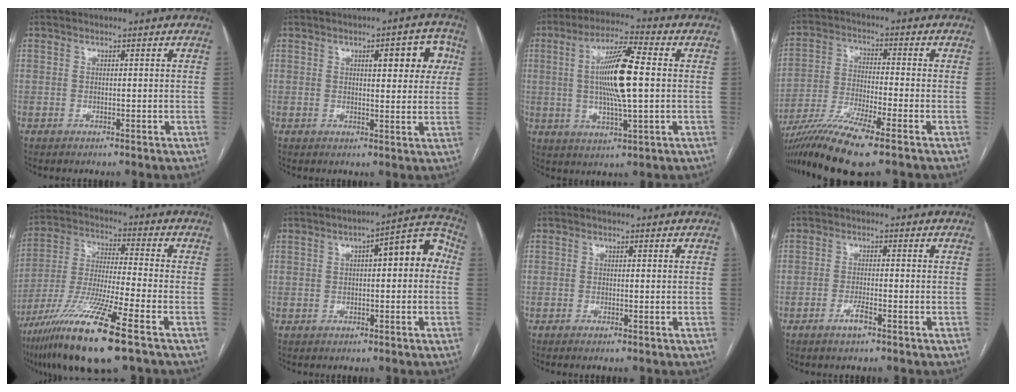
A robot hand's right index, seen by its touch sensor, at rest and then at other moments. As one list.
[{"total": 7.2, "force": [2.5, 2.3, 6.4], "torque": [-0.072, 0.014, 0.027]}, {"total": 12.3, "force": [0.8, 1.4, 12.2], "torque": [-0.227, 0.005, 0.012]}, {"total": 12.3, "force": [-8.5, 0.1, 8.8], "torque": [-0.170, -0.030, -0.155]}, {"total": 17.4, "force": [-10.0, 0.4, 14.3], "torque": [-0.295, -0.048, -0.186]}, {"total": 8.7, "force": [1.1, 2.4, 8.3], "torque": [-0.103, 0.041, 0.008]}, {"total": 0.7, "force": [-0.5, -0.1, 0.6], "torque": [-0.012, 0.000, -0.010]}, {"total": 2.5, "force": [-1.6, 0.1, 1.9], "torque": [-0.038, -0.002, -0.031]}]